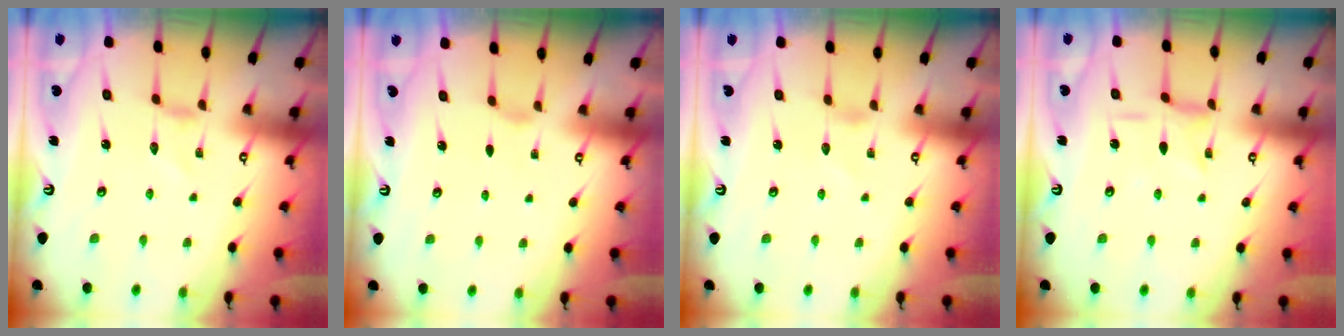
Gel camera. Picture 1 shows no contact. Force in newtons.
{"total": 0.8, "press": 0.7, "slide": 0.3}
{"total": 0.0}
{"total": 2.6, "press": 2.5, "slide": 0.5}